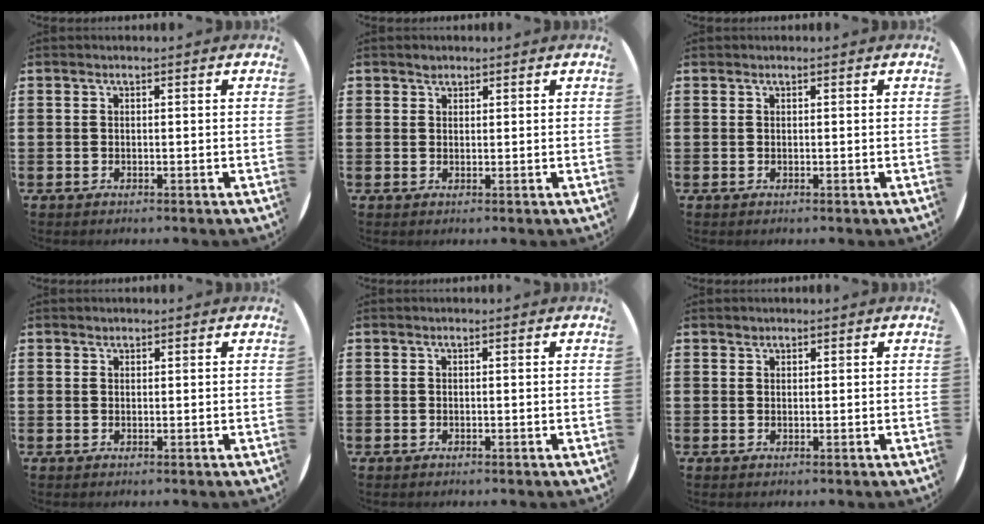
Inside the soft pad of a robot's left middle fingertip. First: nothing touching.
{"total": 1.2, "force": [1.0, 0.6, 0.1], "torque": [0.005, -0.001, 0.017]}
{"total": 0.0}
{"total": 0.6, "force": [0.5, 0.2, -0.1], "torque": [0.001, 0.003, 0.010]}
{"total": 0.0}
{"total": 0.7, "force": [0.7, 0.3, -0.1], "torque": [0.002, 0.003, 0.013]}